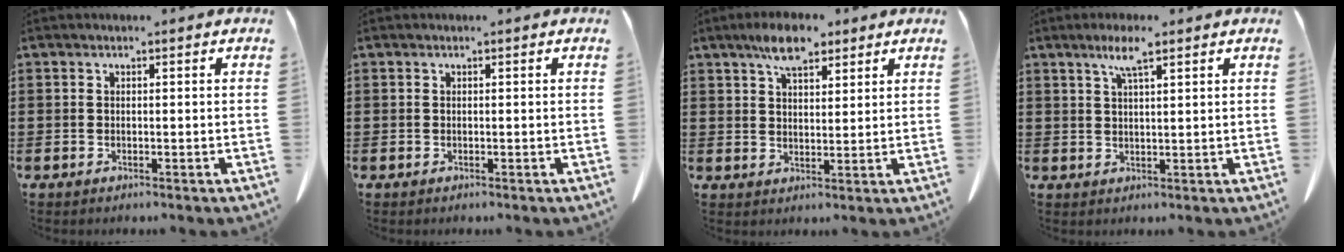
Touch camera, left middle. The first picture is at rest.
{"total": 0.0}
{"total": 6.8, "force": [4.9, 2.7, 4.0], "torque": [-0.081, -0.003, 0.088]}
{"total": 4.4, "force": [2.7, 0.6, 3.3], "torque": [-0.072, 0.007, 0.046]}